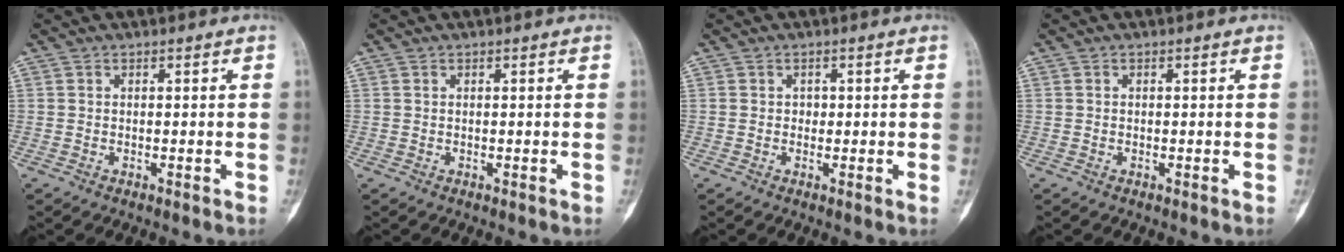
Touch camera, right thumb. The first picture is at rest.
{"total": 0.0}
{"total": 1.0, "force": [0.1, 0.8, 0.5], "torque": [-0.002, 0.003, -0.002]}
{"total": 0.0}